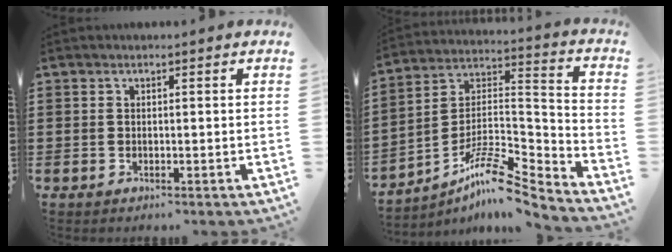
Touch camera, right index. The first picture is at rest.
{"total": 9.6, "force": [-7.7, 2.0, 5.3], "torque": [-0.105, 0.005, -0.156]}